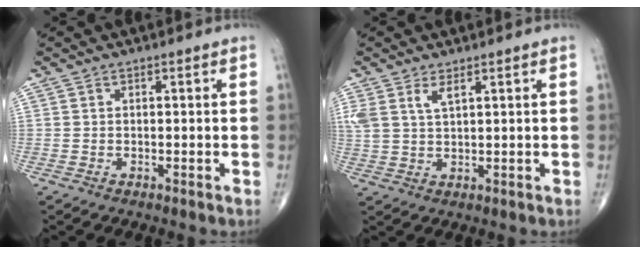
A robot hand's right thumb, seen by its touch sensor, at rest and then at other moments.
{"total": 4.2, "force": [2.3, 1.6, 3.2], "torque": [-0.073, -0.002, 0.054]}